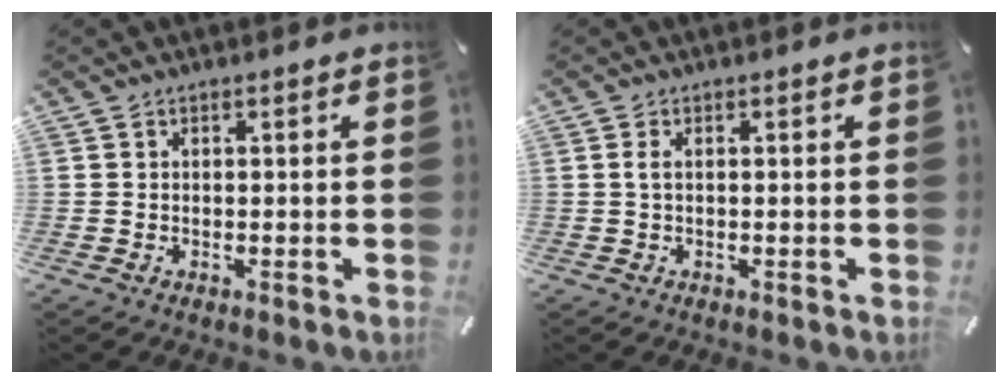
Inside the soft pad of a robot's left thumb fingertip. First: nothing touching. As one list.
[{"total": 1.4, "force": [0.1, 0.4, 1.3], "torque": [-0.027, 0.000, 0.001]}]